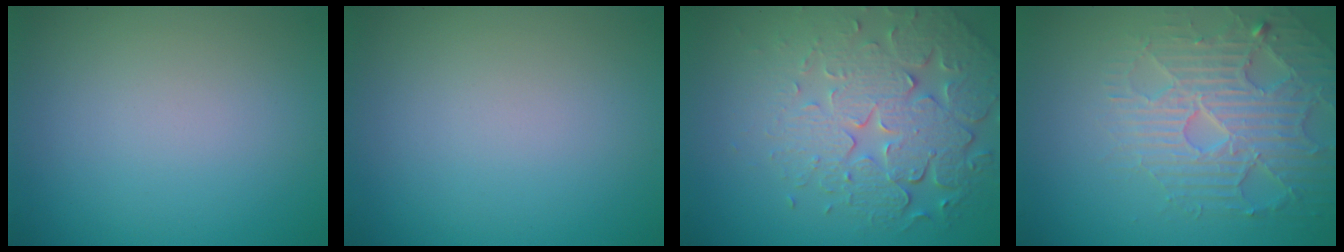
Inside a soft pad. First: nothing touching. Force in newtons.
{"total": 0.0}
{"total": 7.4, "press": 5.4, "slide": 5.1}
{"total": 4.5, "press": 4.5, "slide": 0.6}